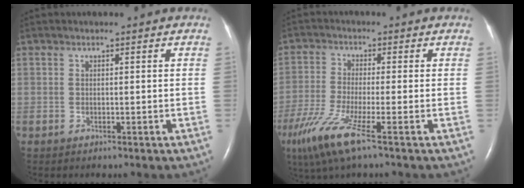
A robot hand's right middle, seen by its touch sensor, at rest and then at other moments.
{"total": 8.7, "force": [-5.0, 0.0, 7.2], "torque": [-0.160, -0.032, -0.097]}